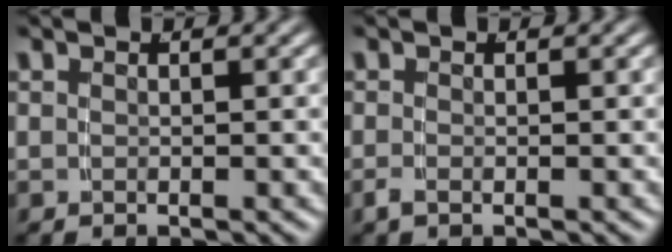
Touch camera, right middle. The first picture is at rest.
{"total": 0.8, "force": [-0.7, -0.1, 0.4], "torque": [-0.009, -0.007, -0.009]}